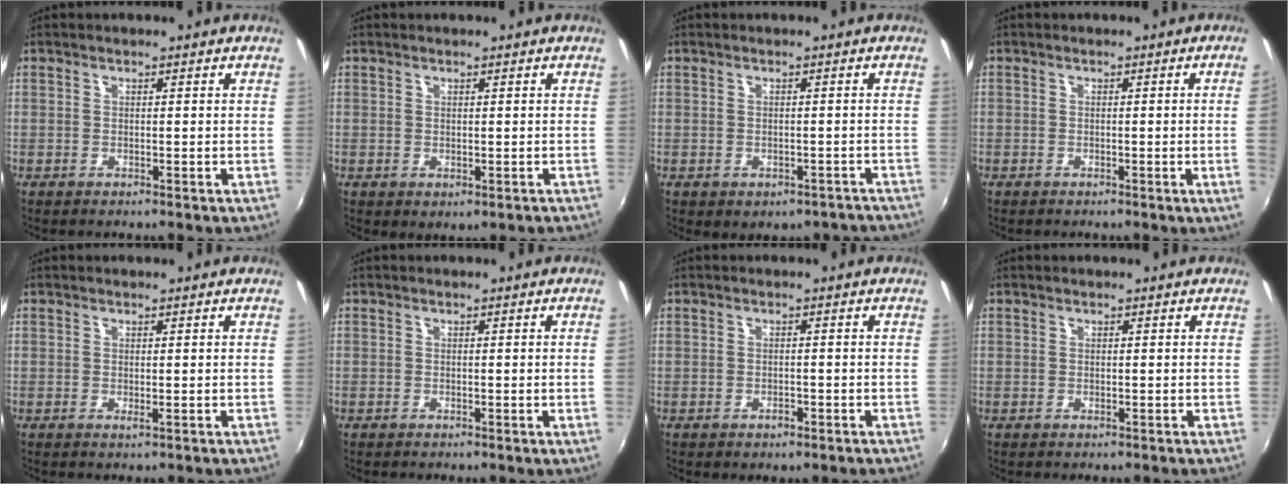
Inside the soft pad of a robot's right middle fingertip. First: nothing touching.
{"total": 1.2, "force": [0.0, 0.7, 1.0], "torque": [-0.016, -0.005, 0.003]}
{"total": 7.0, "force": [-5.1, 4.0, 2.5], "torque": [-0.044, -0.001, -0.044]}
{"total": 2.2, "force": [-0.2, -1.3, 1.7], "torque": [-0.025, -0.012, 0.002]}
{"total": 0.5, "force": [-0.2, 0.0, 0.5], "torque": [-0.006, -0.001, -0.004]}
{"total": 0.5, "force": [-0.1, -0.3, 0.4], "torque": [-0.004, -0.001, -0.003]}
{"total": 2.1, "force": [-1.4, 1.2, 1.0], "torque": [-0.019, -0.005, -0.018]}
{"total": 0.0}